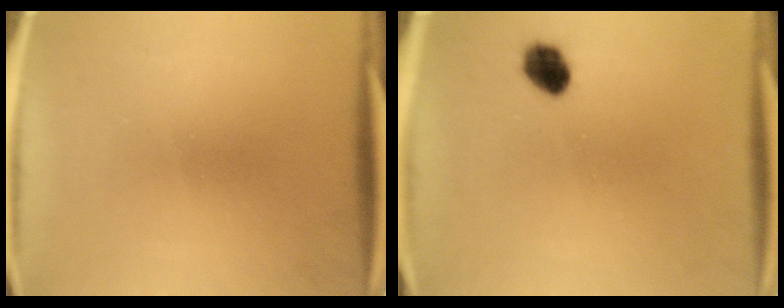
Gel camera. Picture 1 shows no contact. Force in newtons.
{"total": 5.3}